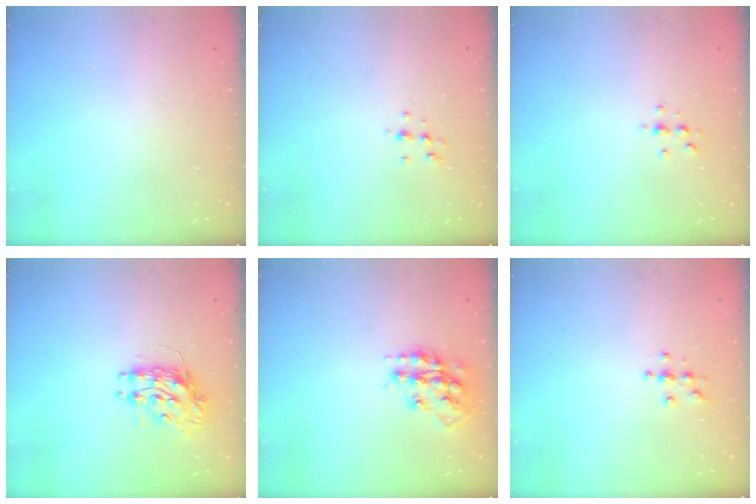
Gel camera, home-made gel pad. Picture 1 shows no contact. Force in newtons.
{"total": 5.4, "press": 5.3, "slide": 1.1}
{"total": 3.1, "press": 3.1, "slide": 0.5}
{"total": 9.3, "press": 9.2, "slide": 0.6}
{"total": 14.6, "press": 14.5, "slide": 0.7}
{"total": 3.9, "press": 3.8, "slide": 0.4}